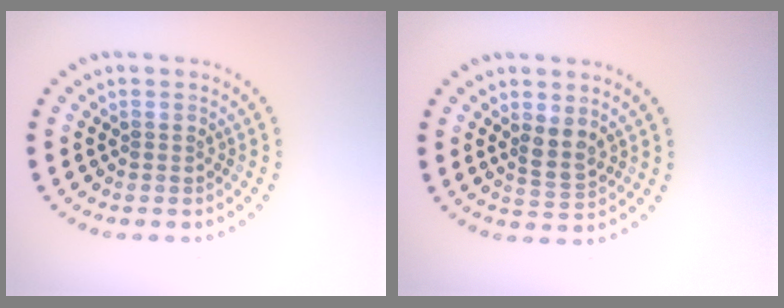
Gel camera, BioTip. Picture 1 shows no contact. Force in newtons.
{"total": 2.0, "press": 1.7, "slide": 1.1}